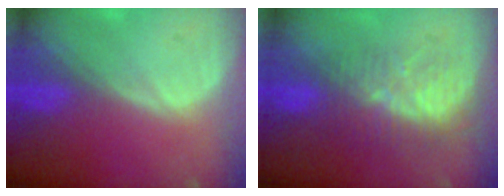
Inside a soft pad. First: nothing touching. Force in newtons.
{"total": 8.6, "press": 7.4, "slide": 4.3}